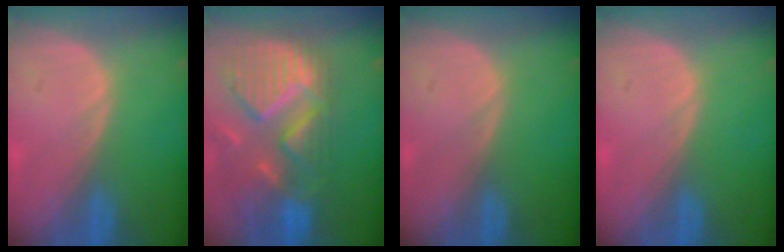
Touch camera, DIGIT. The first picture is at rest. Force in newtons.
{"total": 13.0, "press": 11.0, "slide": 7.0}
{"total": 0.0}
{"total": 0.0}